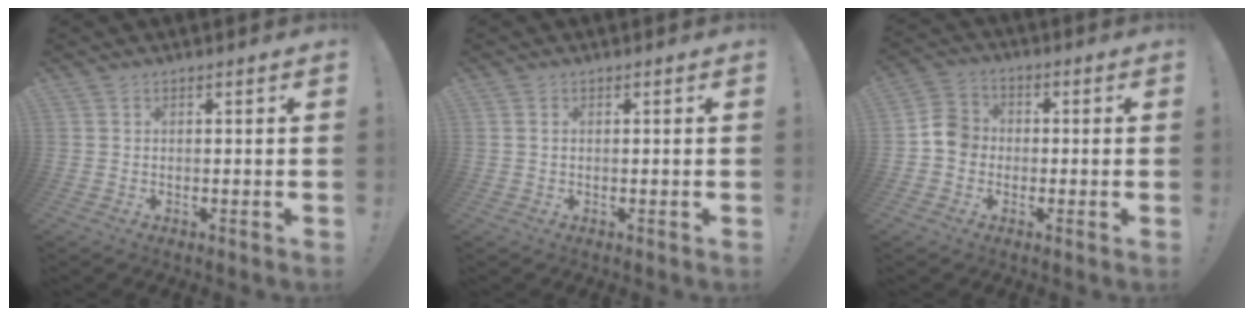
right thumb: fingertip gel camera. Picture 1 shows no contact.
{"total": 0.7, "force": [0.2, 0.5, 0.4], "torque": [-0.012, 0.004, 0.004]}
{"total": 7.6, "force": [-1.6, 6.7, 3.0], "torque": [-0.040, 0.027, -0.028]}